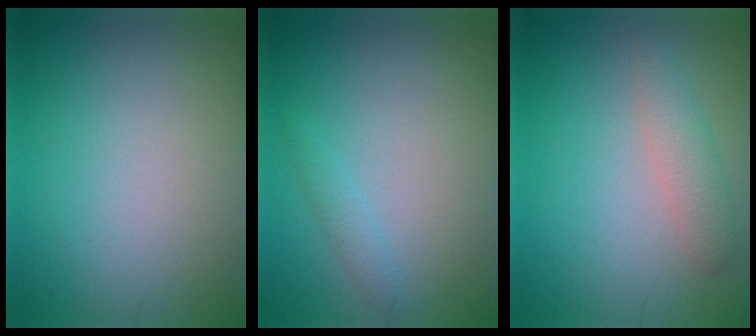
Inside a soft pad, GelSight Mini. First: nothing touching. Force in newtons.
{"total": 1.1, "press": 1.1, "slide": 0.1}
{"total": 2.4, "press": 2.3, "slide": 0.1}